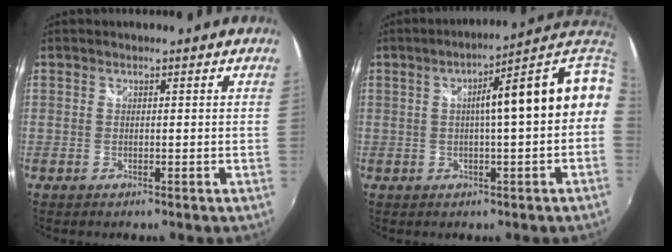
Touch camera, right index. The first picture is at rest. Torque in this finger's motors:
{"motor_torque": [1.16, 0.36, 0.74, 0.10]}